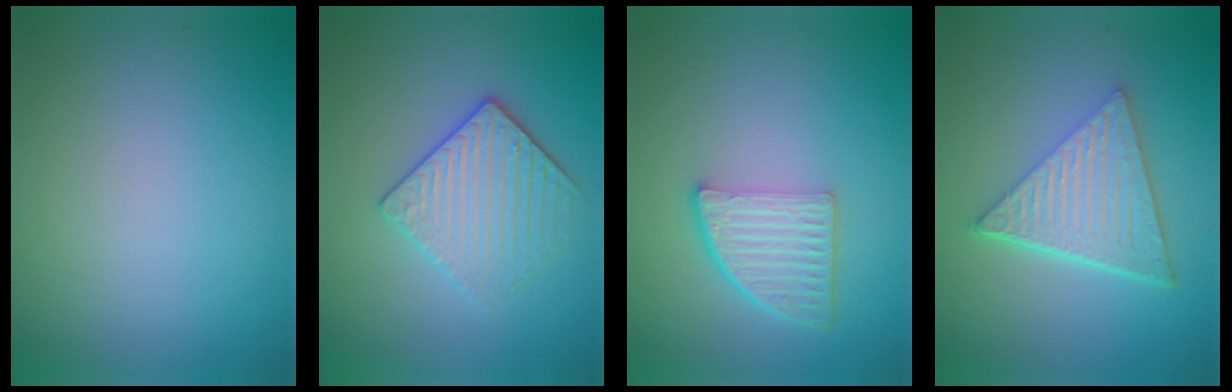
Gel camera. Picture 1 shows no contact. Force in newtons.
{"total": 3.4, "press": 3.2, "slide": 1.2}
{"total": 4.6, "press": 3.3, "slide": 3.2}
{"total": 6.9, "press": 4.5, "slide": 5.3}